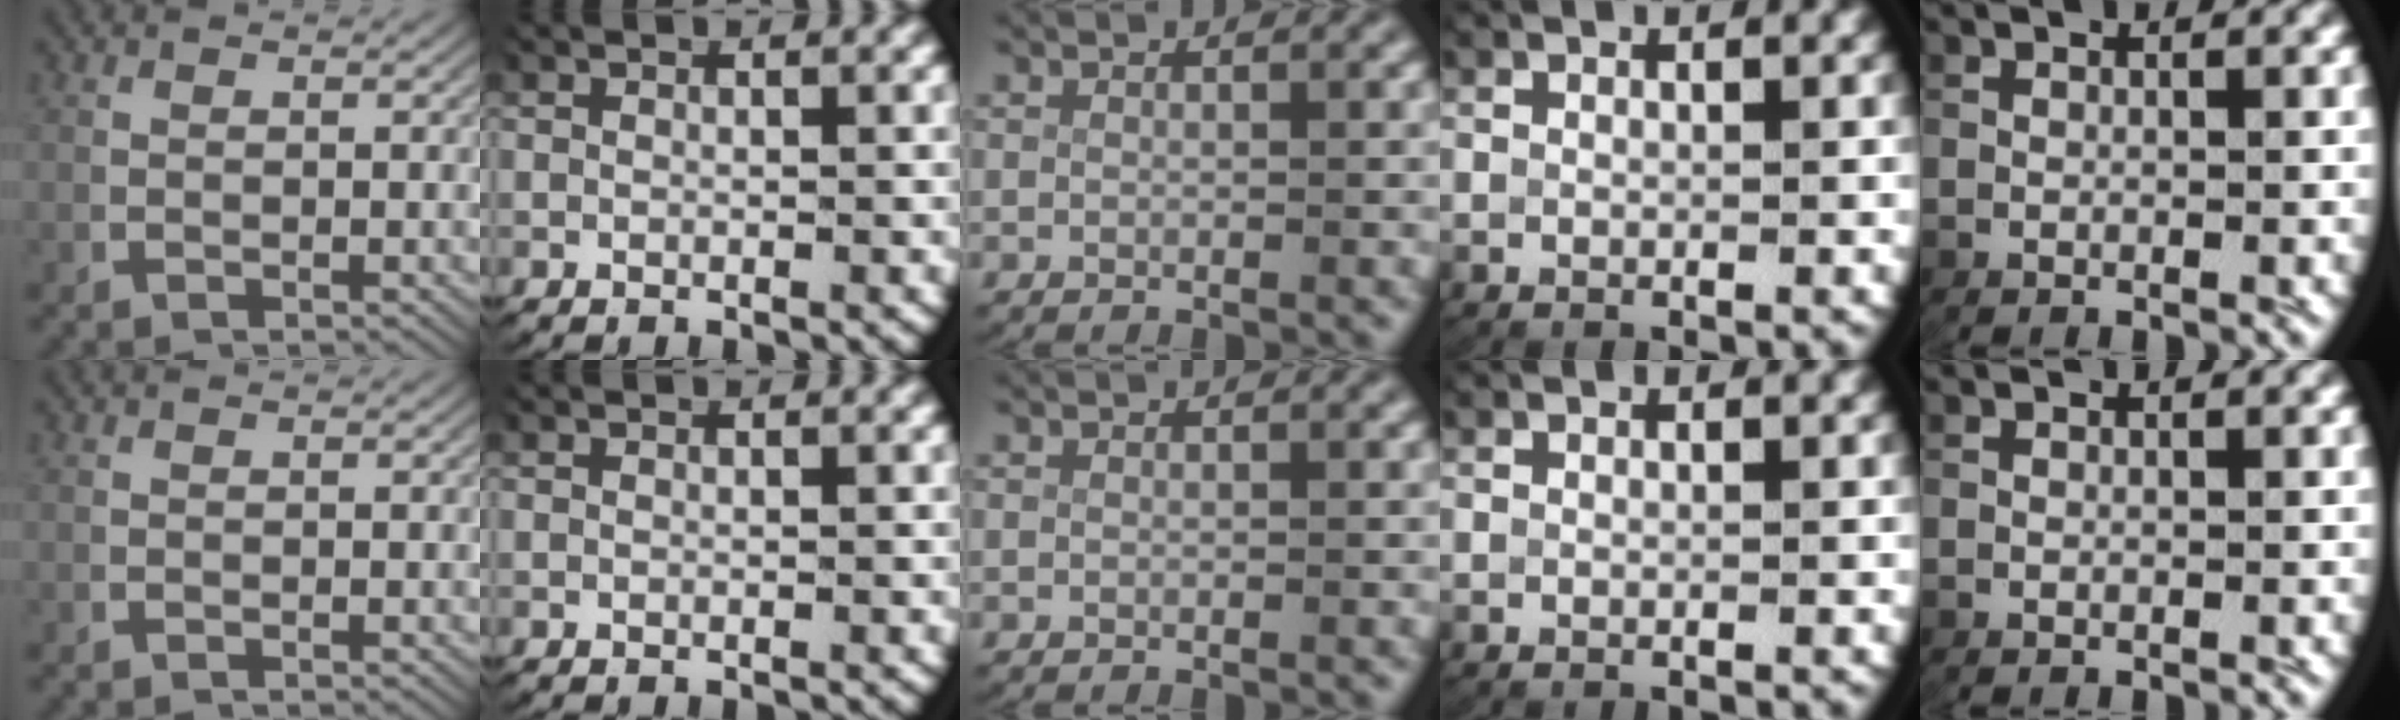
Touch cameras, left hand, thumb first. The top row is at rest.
{}